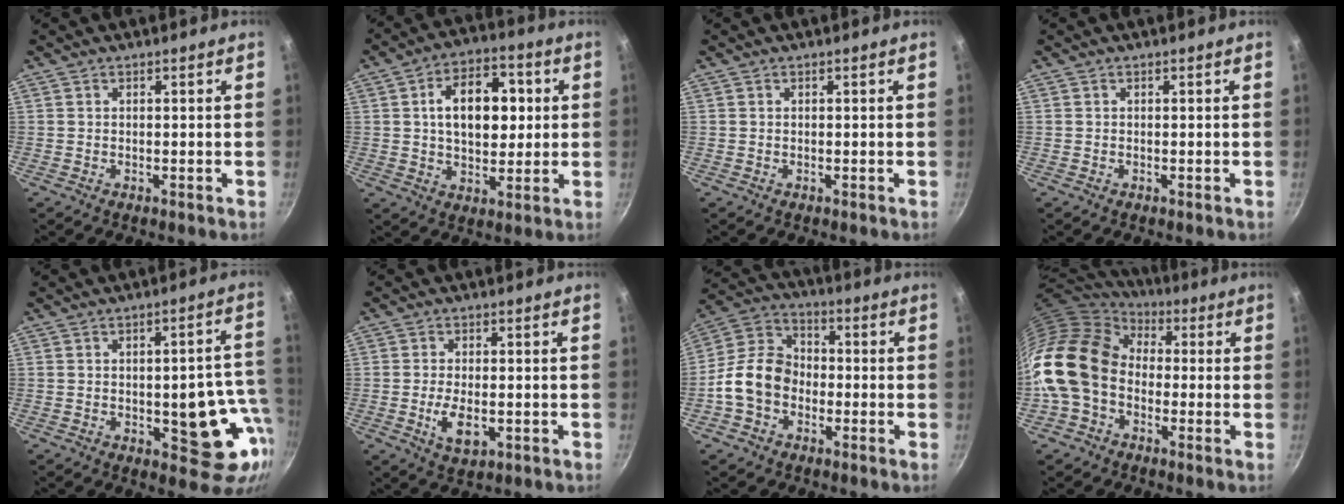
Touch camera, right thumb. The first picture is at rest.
{"total": 14.1, "force": [2.2, 9.0, 10.7], "torque": [-0.125, 0.010, 0.028]}
{"total": 0.0}
{"total": 0.0}
{"total": 14.9, "force": [-3.9, 6.6, 12.8], "torque": [-0.103, 0.031, -0.046]}
{"total": 5.9, "force": [-1.4, 3.0, 4.9], "torque": [-0.091, -0.002, -0.020]}
{"total": 11.7, "force": [-3.2, 8.9, 6.9], "torque": [-0.096, 0.039, -0.081]}
{"total": 17.4, "force": [-0.7, 12.9, 11.6], "torque": [-0.206, 0.038, -0.031]}